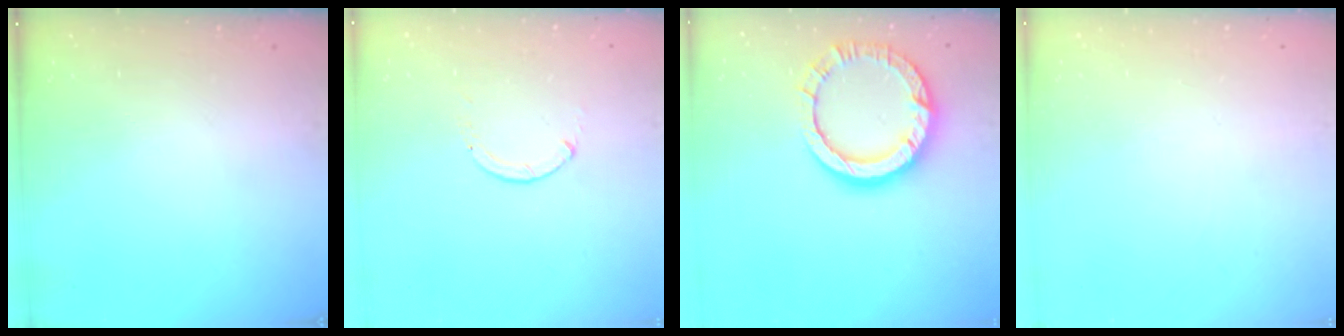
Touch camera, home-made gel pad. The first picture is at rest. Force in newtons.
{"total": 0.0}
{"total": 13.2, "press": 13.1, "slide": 1.6}
{"total": 2.4, "press": 2.4, "slide": 0.2}